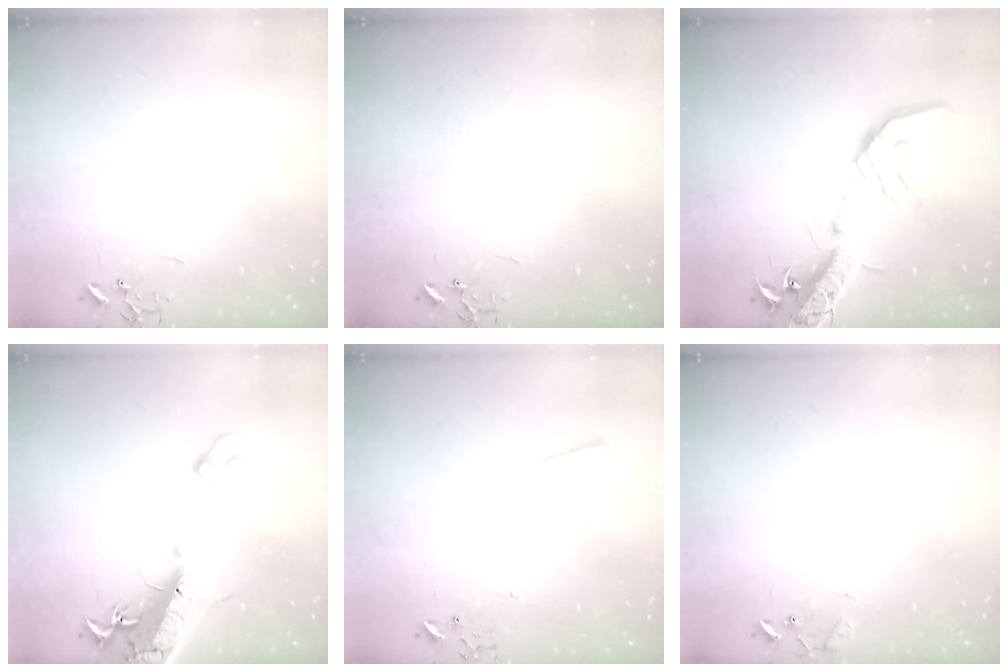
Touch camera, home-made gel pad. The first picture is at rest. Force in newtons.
{"total": 0.0}
{"total": 19.7, "press": 19.2, "slide": 4.1}
{"total": 20.7, "press": 20.1, "slide": 4.8}
{"total": 3.0, "press": 2.9, "slide": 0.3}
{"total": 7.6, "press": 7.5, "slide": 0.6}